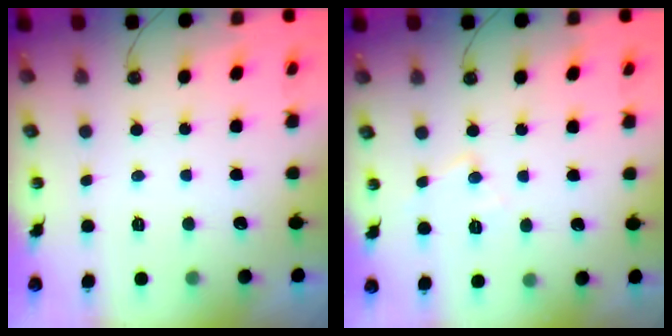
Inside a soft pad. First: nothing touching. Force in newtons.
{"total": 6.7, "press": 6.7, "slide": 0.4}